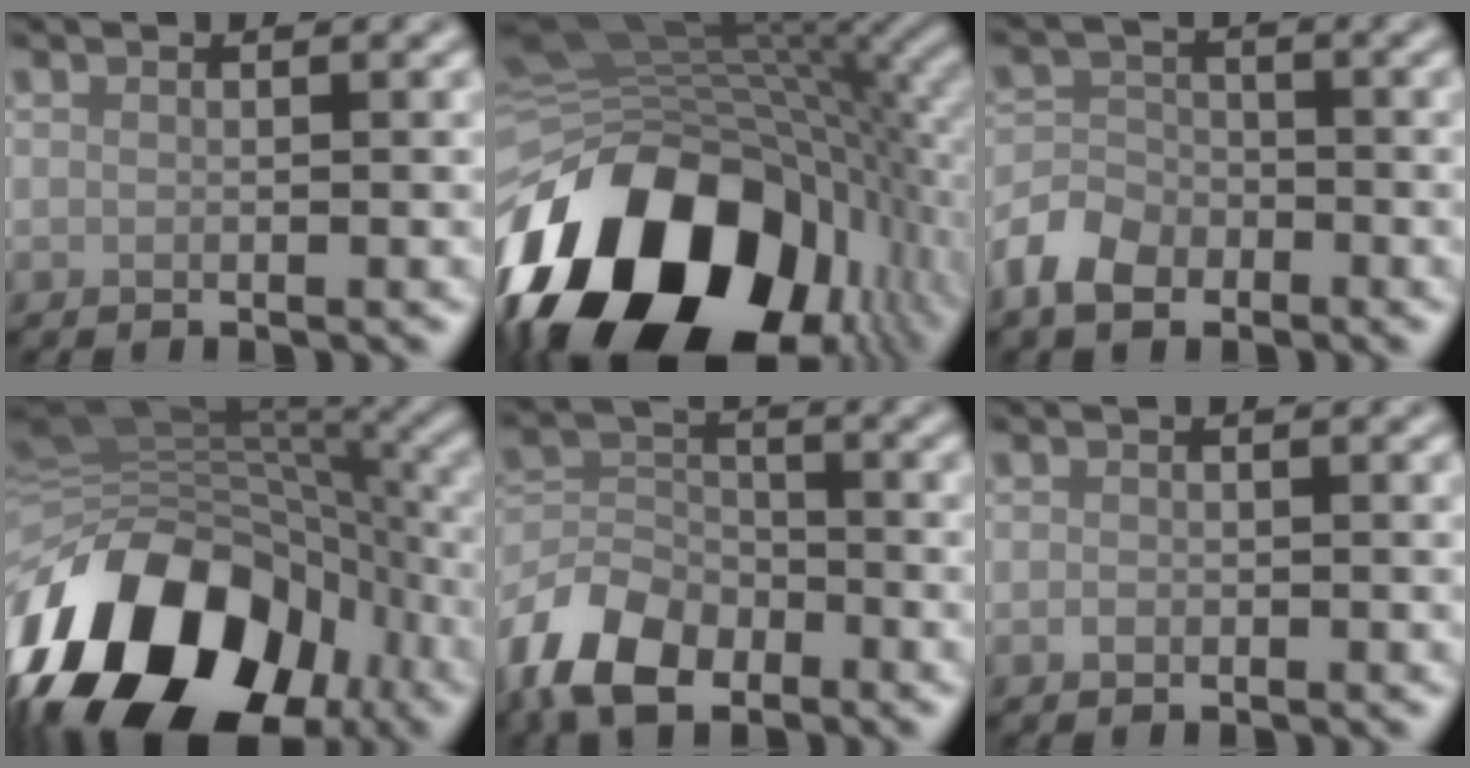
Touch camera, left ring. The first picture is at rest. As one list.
[{"total": 18.6, "force": [-7.9, 11.2, 12.6], "torque": [-0.239, -0.023, -0.134]}, {"total": 4.2, "force": [-2.6, 2.8, 1.7], "torque": [-0.038, 0.002, -0.059]}, {"total": 15.9, "force": [-7.8, 10.2, 9.3], "torque": [-0.171, 0.007, -0.139]}, {"total": 7.7, "force": [-5.0, 4.4, 3.8], "torque": [-0.079, -0.004, -0.112]}, {"total": 0.6, "force": [-0.3, 0.5, 0.3], "torque": [-0.005, -0.002, -0.006]}]